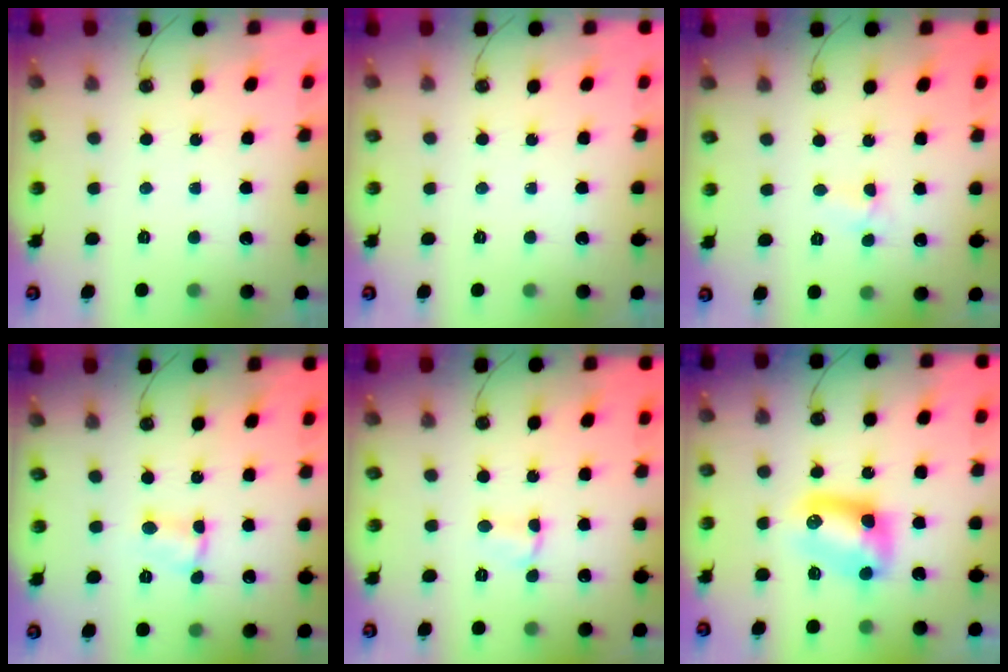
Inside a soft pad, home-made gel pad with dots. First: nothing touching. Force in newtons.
{"total": 0.0}
{"total": 2.6, "press": 2.5, "slide": 0.3}
{"total": 1.9, "press": 1.9, "slide": 0.2}
{"total": 1.9, "press": 1.9, "slide": 0.3}
{"total": 9.0, "press": 9.0, "slide": 0.3}